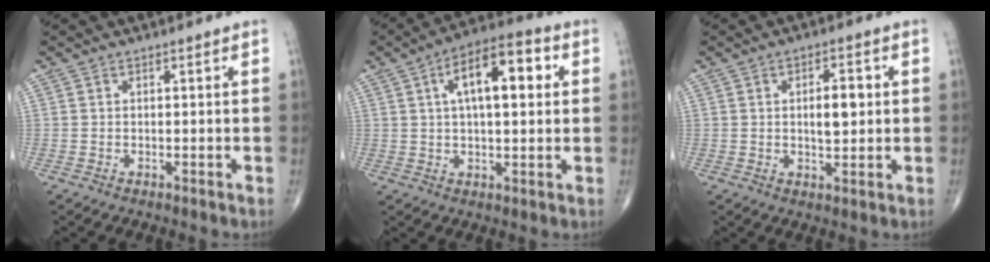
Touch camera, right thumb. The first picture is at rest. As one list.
[{"total": 13.2, "force": [3.4, 5.5, 11.5], "torque": [-0.167, 0.018, 0.046]}, {"total": 5.7, "force": [0.7, 2.4, 5.1], "torque": [-0.068, -0.004, 0.011]}]